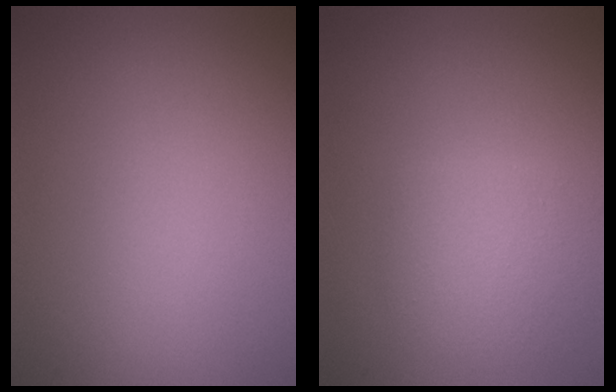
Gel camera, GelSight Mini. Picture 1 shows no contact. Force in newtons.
{"total": 3.3, "press": 3.3, "slide": 0.2}